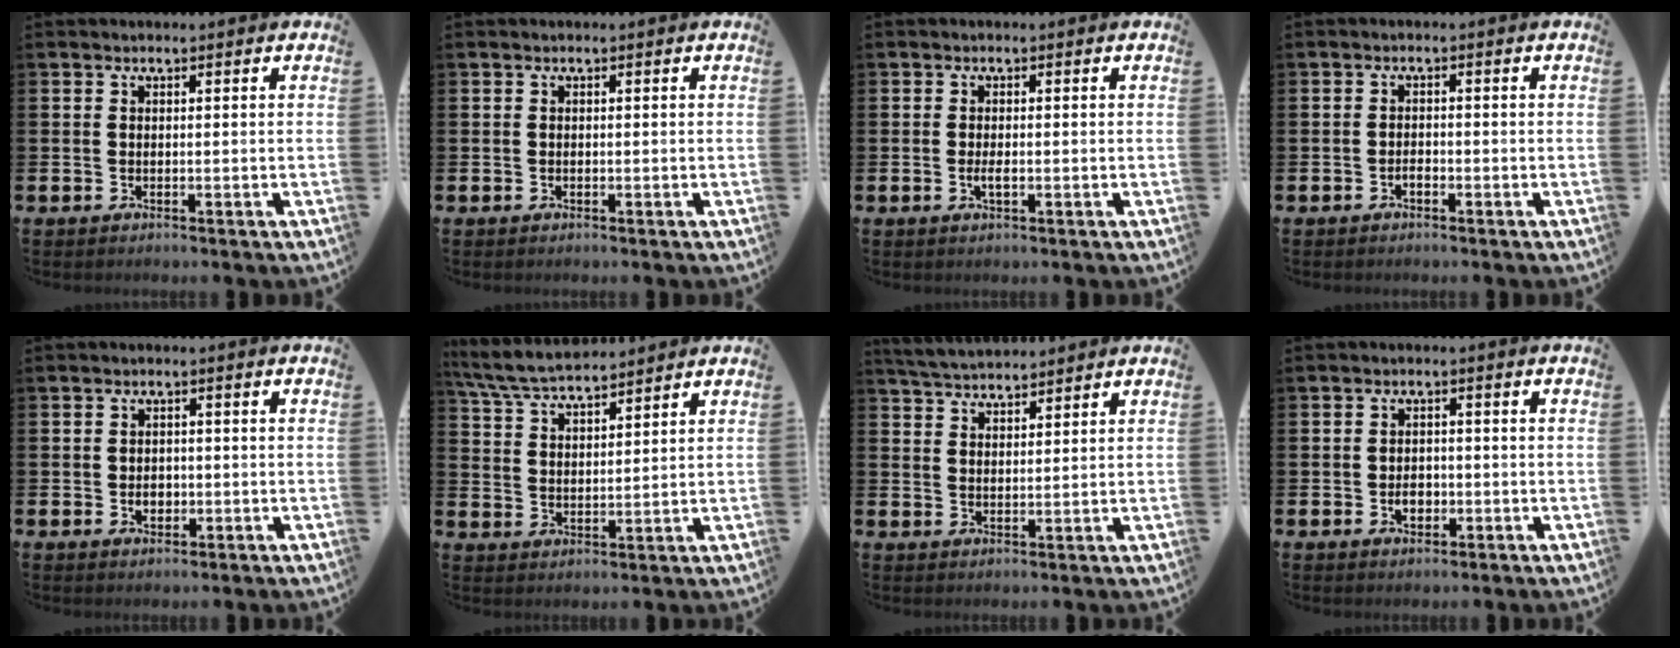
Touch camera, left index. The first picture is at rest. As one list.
[{"total": 0.0}, {"total": 1.5, "force": [-0.3, 0.5, 1.3], "torque": [-0.033, 0.003, -0.005]}, {"total": 1.2, "force": [-0.7, 0.7, 0.7], "torque": [-0.022, 0.004, -0.013]}, {"total": 2.1, "force": [-0.4, 1.6, 1.3], "torque": [-0.011, -0.001, -0.014]}, {"total": 6.3, "force": [6.0, 0.9, 1.5], "torque": [-0.058, -0.022, 0.111]}, {"total": 4.2, "force": [4.1, 0.5, 0.5], "torque": [-0.025, -0.016, 0.076]}, {"total": 2.5, "force": [-0.7, 1.8, 1.6], "torque": [-0.015, -0.003, -0.019]}]